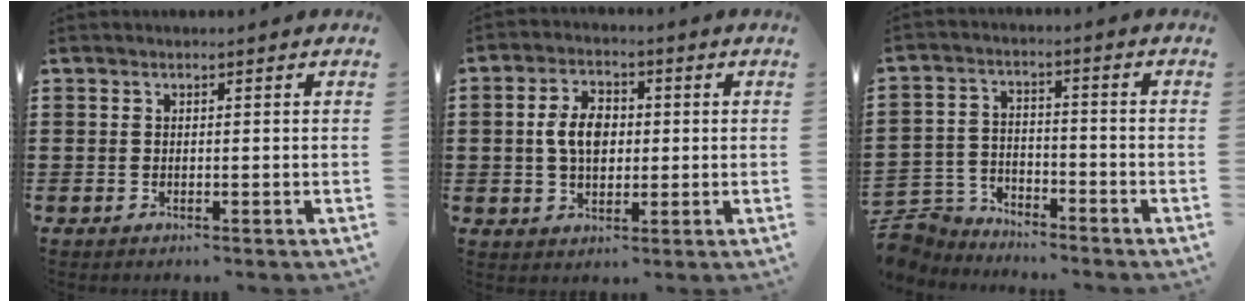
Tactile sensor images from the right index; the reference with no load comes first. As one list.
[{"total": 6.2, "force": [0.3, 3.9, 4.8], "torque": [-0.106, 0.014, 0.001]}, {"total": 5.2, "force": [-5.0, 1.7, 0.1], "torque": [-0.027, 0.005, -0.108]}]